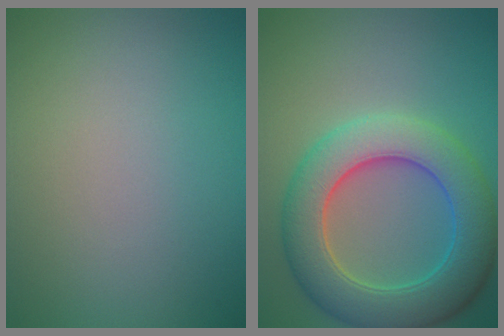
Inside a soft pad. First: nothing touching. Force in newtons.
{"total": 7.9, "press": 7.9, "slide": 0.4}